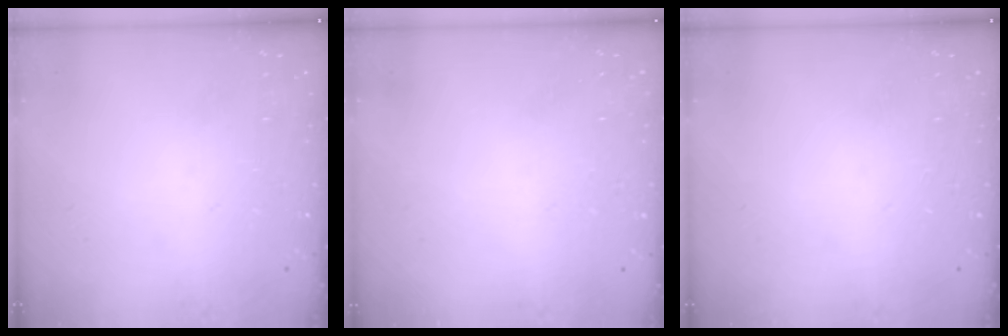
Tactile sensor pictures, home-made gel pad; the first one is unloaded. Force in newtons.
{"total": 0.0}
{"total": 0.0}